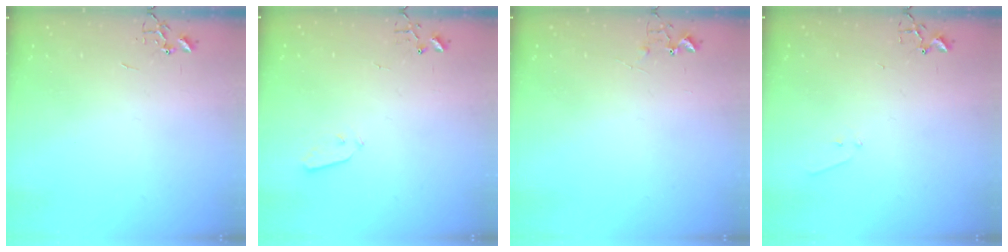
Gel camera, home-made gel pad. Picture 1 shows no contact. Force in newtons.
{"total": 3.7, "press": 3.7, "slide": 0.1}
{"total": 5.4, "press": 5.4, "slide": 0.7}
{"total": 5.7, "press": 5.7, "slide": 0.7}